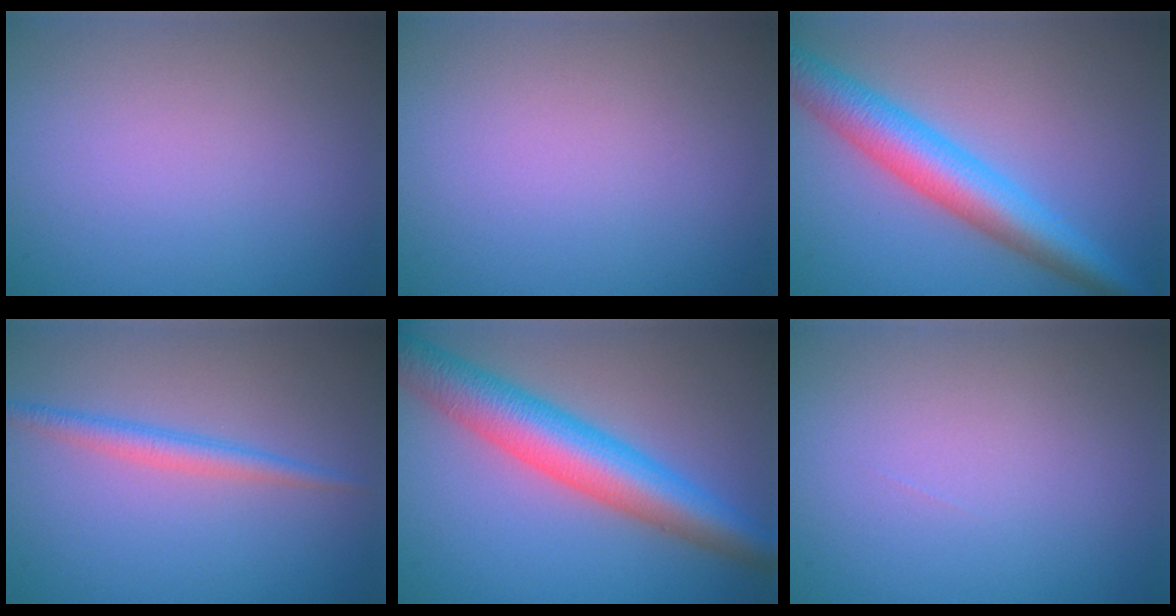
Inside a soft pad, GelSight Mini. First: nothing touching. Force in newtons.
{"total": 0.0}
{"total": 6.7, "press": 6.7, "slide": 0.1}
{"total": 2.1, "press": 2.1, "slide": 0.0}
{"total": 7.9, "press": 7.9, "slide": 0.2}
{"total": 0.0}